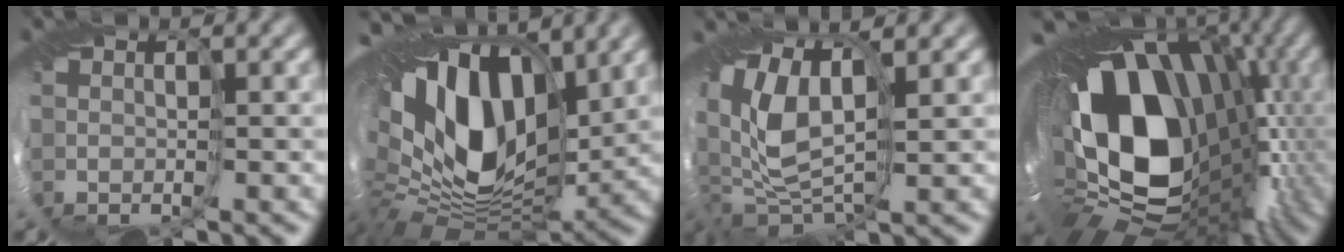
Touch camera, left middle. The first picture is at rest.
{"total": 17.5, "force": [2.8, 11.3, 13.0], "torque": [-0.237, 0.004, 0.054]}
{"total": 8.9, "force": [1.1, 4.9, 7.4], "torque": [-0.169, 0.008, 0.014]}
{"total": 21.2, "force": [0.7, 14.5, 15.5], "torque": [-0.287, -0.047, 0.021]}